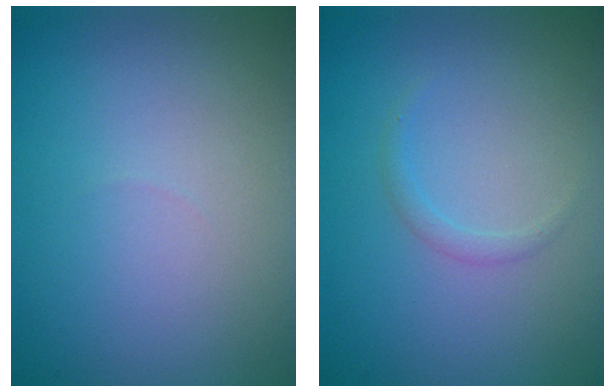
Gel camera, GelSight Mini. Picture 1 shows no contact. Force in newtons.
{"total": 0.9, "press": 0.9, "slide": 0.0}